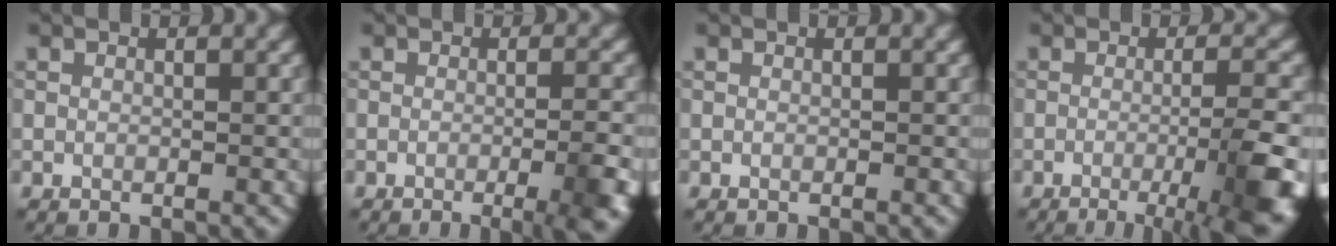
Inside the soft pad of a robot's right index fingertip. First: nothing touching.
{"total": 6.4, "force": [-2.3, 2.2, 5.6], "torque": [-0.044, 0.003, -0.027]}
{"total": 0.0}
{"total": 8.6, "force": [-3.3, 2.0, 7.7], "torque": [-0.097, 0.000, -0.047]}